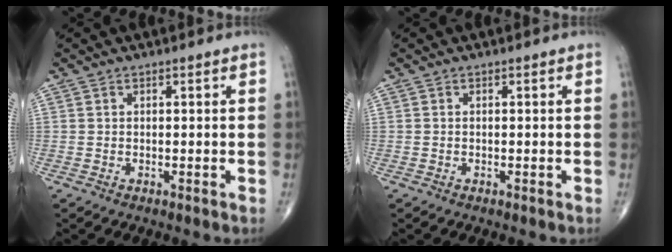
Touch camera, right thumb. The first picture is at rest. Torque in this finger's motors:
{"motor_torque": [-0.25, -0.03, -0.10, -0.03, -0.04]}